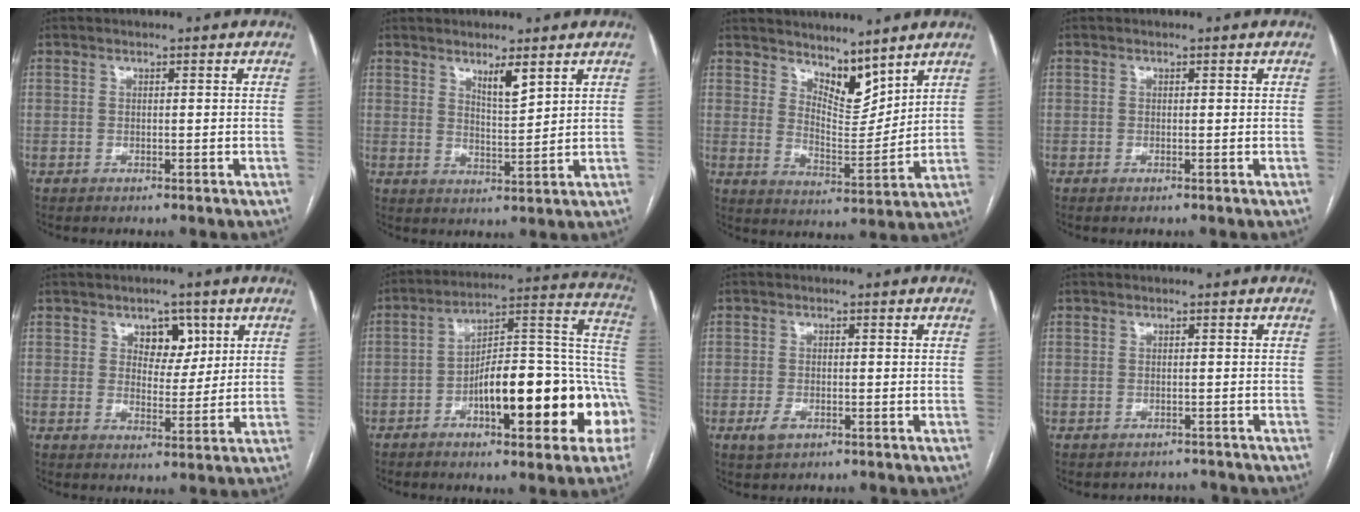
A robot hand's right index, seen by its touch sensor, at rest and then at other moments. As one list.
[{"total": 4.0, "force": [2.7, 0.5, 2.8], "torque": [-0.051, -0.011, 0.051]}, {"total": 7.7, "force": [6.5, 2.6, 3.2], "torque": [-0.054, -0.009, 0.125]}, {"total": 0.0}, {"total": 5.4, "force": [2.6, 3.5, 3.2], "torque": [-0.037, 0.007, 0.042]}, {"total": 21.4, "force": [-6.7, 5.9, 19.5], "torque": [-0.212, 0.041, -0.085]}, {"total": 2.4, "force": [-1.2, 1.3, 1.7], "torque": [-0.036, 0.000, -0.016]}, {"total": 2.4, "force": [-2.1, 1.0, -0.6], "torque": [0.005, 0.004, -0.029]}]